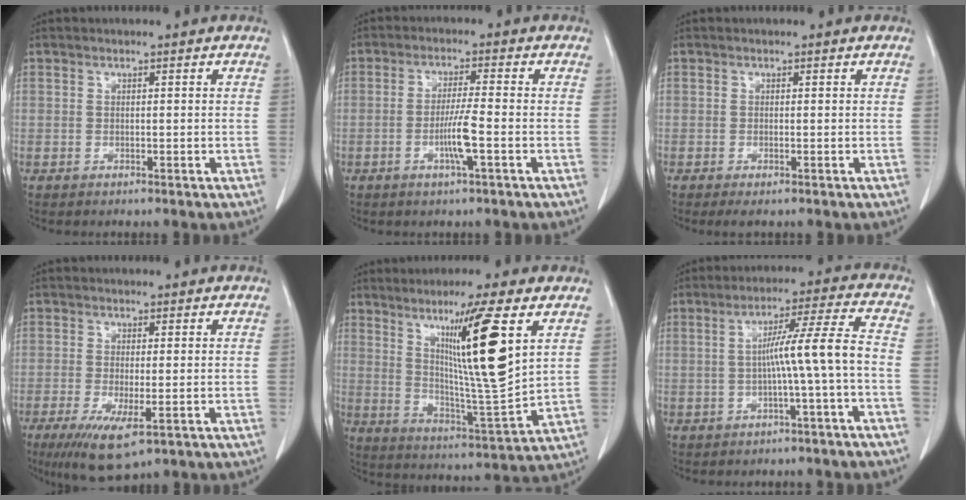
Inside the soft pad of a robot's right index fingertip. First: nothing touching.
{"total": 5.0, "force": [-1.6, -0.3, 4.7], "torque": [-0.088, -0.004, -0.029]}
{"total": 1.3, "force": [-0.8, 0.2, 1.1], "torque": [-0.018, -0.003, -0.011]}
{"total": 7.1, "force": [-3.3, 1.6, 6.1], "torque": [-0.107, -0.020, -0.050]}
{"total": 14.8, "force": [6.0, -0.4, 13.5], "torque": [-0.224, -0.019, 0.105]}
{"total": 7.6, "force": [-1.8, -1.4, 7.2], "torque": [-0.122, 0.022, -0.023]}